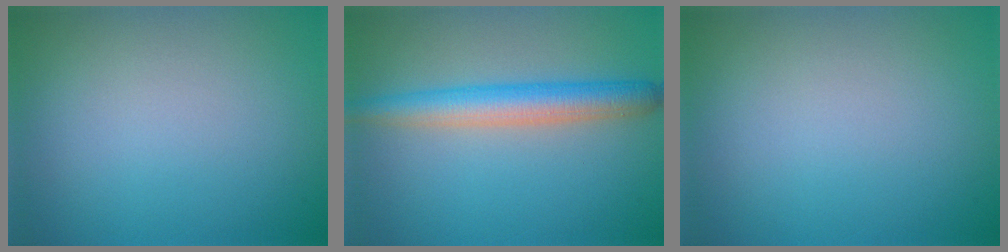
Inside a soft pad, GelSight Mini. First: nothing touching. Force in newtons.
{"total": 4.3, "press": 4.3, "slide": 0.0}
{"total": 0.0}